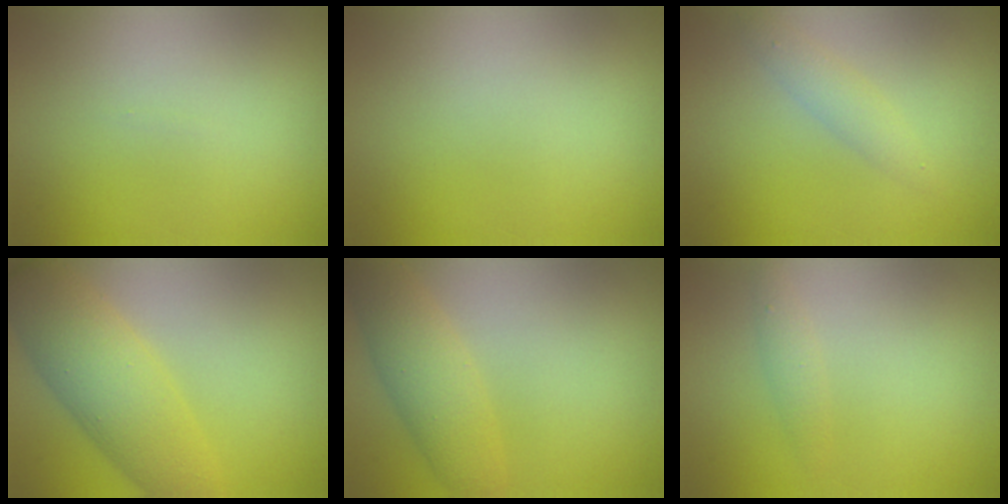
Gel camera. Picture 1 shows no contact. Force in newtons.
{"total": 0.0}
{"total": 1.6, "press": 1.6, "slide": 0.0}
{"total": 6.4, "press": 6.4, "slide": 0.2}
{"total": 4.0, "press": 4.0, "slide": 0.2}
{"total": 1.0, "press": 1.0, "slide": 0.1}